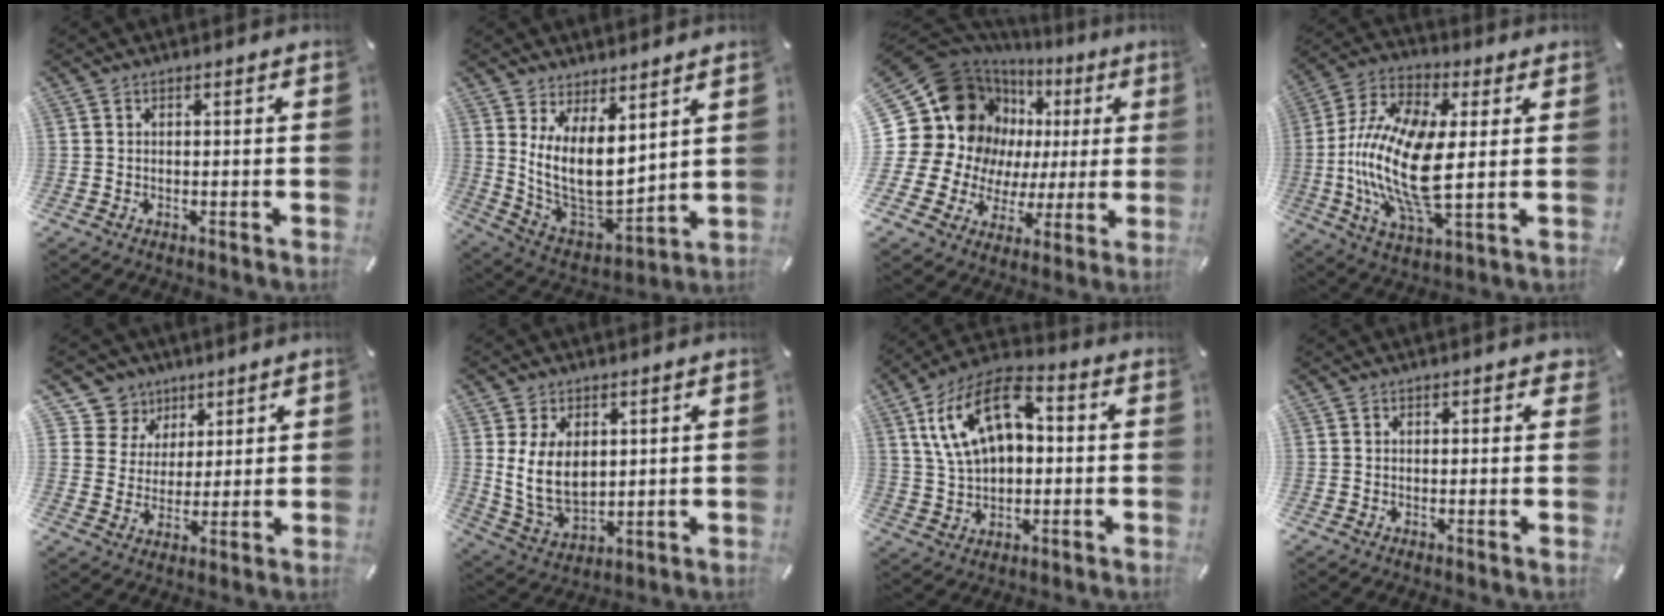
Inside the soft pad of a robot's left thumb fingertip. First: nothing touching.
{"total": 13.4, "force": [5.6, 7.3, 9.7], "torque": [-0.199, -0.066, 0.110]}
{"total": 20.7, "force": [5.0, 17.2, 10.4], "torque": [-0.193, -0.053, 0.113]}
{"total": 18.9, "force": [-0.3, 7.4, 17.3], "torque": [-0.381, -0.021, -0.006]}
{"total": 8.7, "force": [4.8, 7.3, -0.1], "torque": [-0.011, -0.044, 0.092]}
{"total": 10.8, "force": [2.3, 7.6, 7.3], "torque": [-0.167, -0.008, 0.041]}
{"total": 15.5, "force": [4.7, 10.1, 10.8], "torque": [-0.232, 0.004, 0.084]}
{"total": 1.1, "force": [0.7, 0.7, 0.6], "torque": [0.004, -0.004, 0.009]}